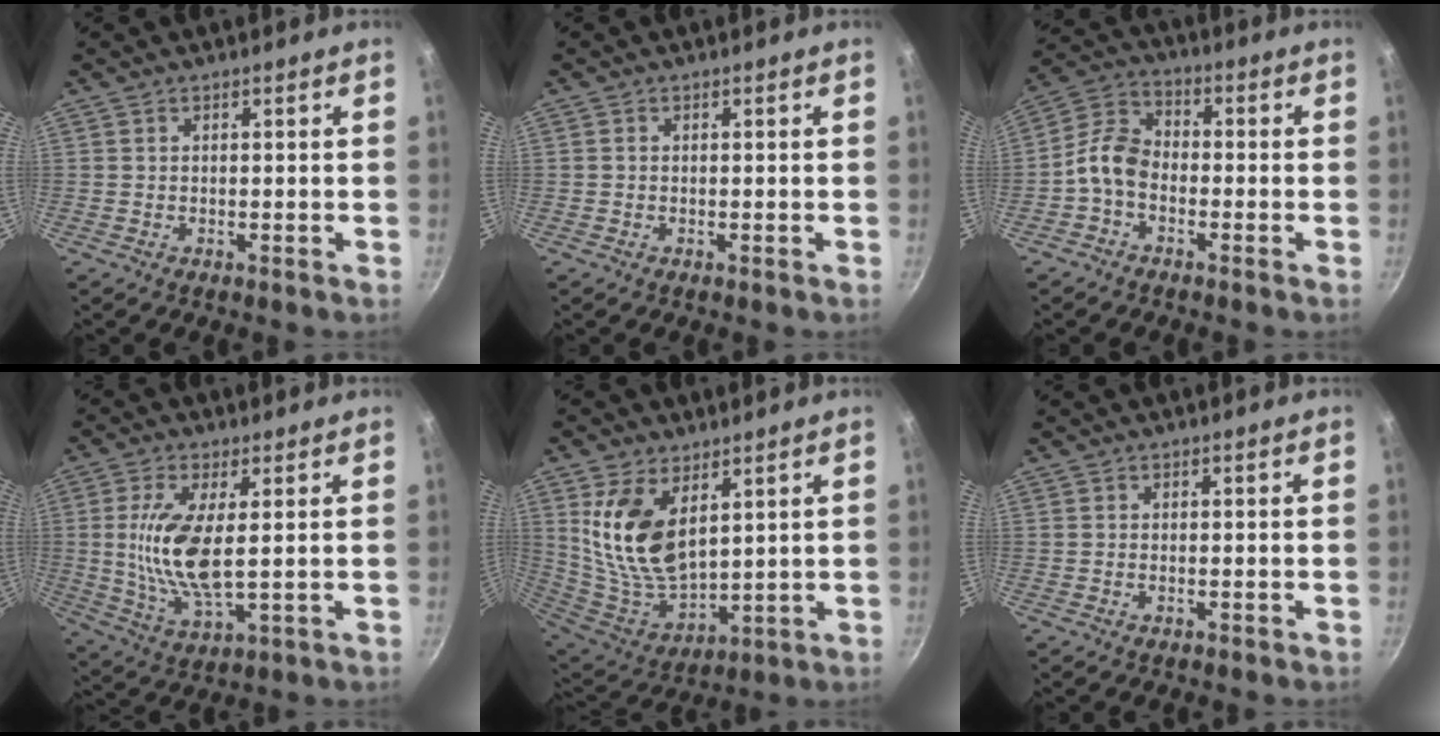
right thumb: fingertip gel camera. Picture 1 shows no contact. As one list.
[{"total": 0.0}, {"total": 7.6, "force": [-2.5, 5.2, 4.9], "torque": [-0.092, 0.039, -0.068]}, {"total": 12.2, "force": [1.4, 4.7, 11.2], "torque": [-0.228, -0.013, 0.031]}, {"total": 15.6, "force": [5.6, 8.8, 11.7], "torque": [-0.216, -0.051, 0.124]}, {"total": 0.6, "force": [-0.2, 0.3, 0.4], "torque": [-0.008, 0.002, -0.003]}]